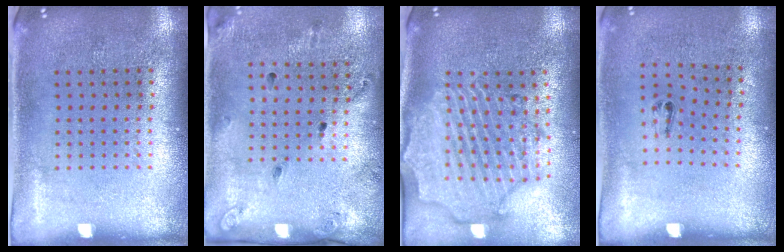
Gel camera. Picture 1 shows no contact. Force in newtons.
{"total": 1.8, "press": 1.2, "slide": 1.4}
{"total": 2.8, "press": 2.5, "slide": 1.3}
{"total": 0.6, "press": 0.3, "slide": 0.6}